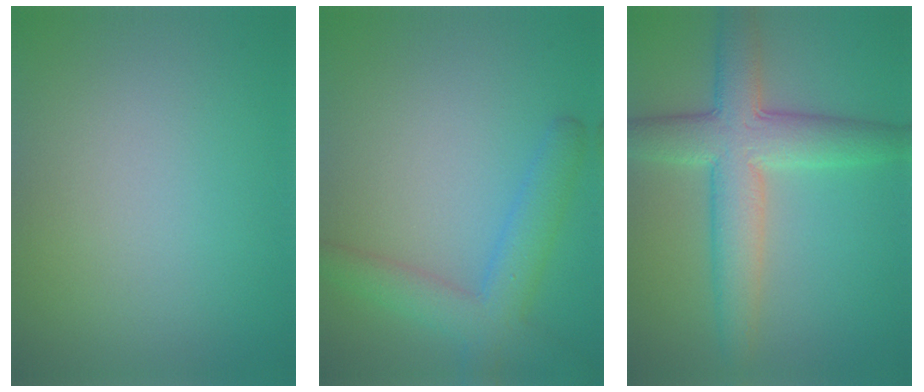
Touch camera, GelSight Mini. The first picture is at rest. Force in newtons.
{"total": 4.4, "press": 4.4, "slide": 0.2}
{"total": 7.1, "press": 7.1, "slide": 0.1}